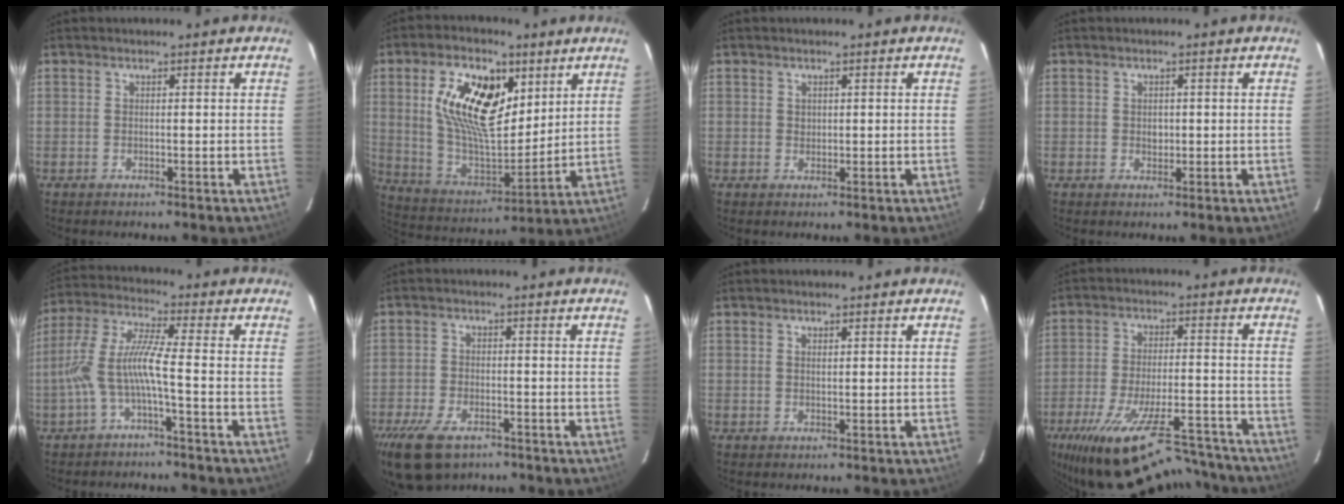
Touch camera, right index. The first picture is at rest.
{"total": 18.4, "force": [6.6, 9.9, 14.1], "torque": [-0.273, 0.011, 0.129]}
{"total": 0.9, "force": [0.3, 0.9, 0.1], "torque": [0.002, 0.003, 0.005]}
{"total": 1.4, "force": [0.0, 1.3, 0.6], "torque": [-0.009, 0.003, 0.000]}
{"total": 8.0, "force": [-3.0, 0.0, 7.4], "torque": [-0.174, 0.010, -0.057]}
{"total": 10.6, "force": [-7.1, 5.4, 5.8], "torque": [-0.146, -0.020, -0.125]}
{"total": 0.6, "force": [0.3, 0.3, 0.3], "torque": [-0.007, 0.002, 0.006]}
{"total": 24.7, "force": [-20.6, 6.7, 11.9], "torque": [-0.222, -0.027, -0.297]}